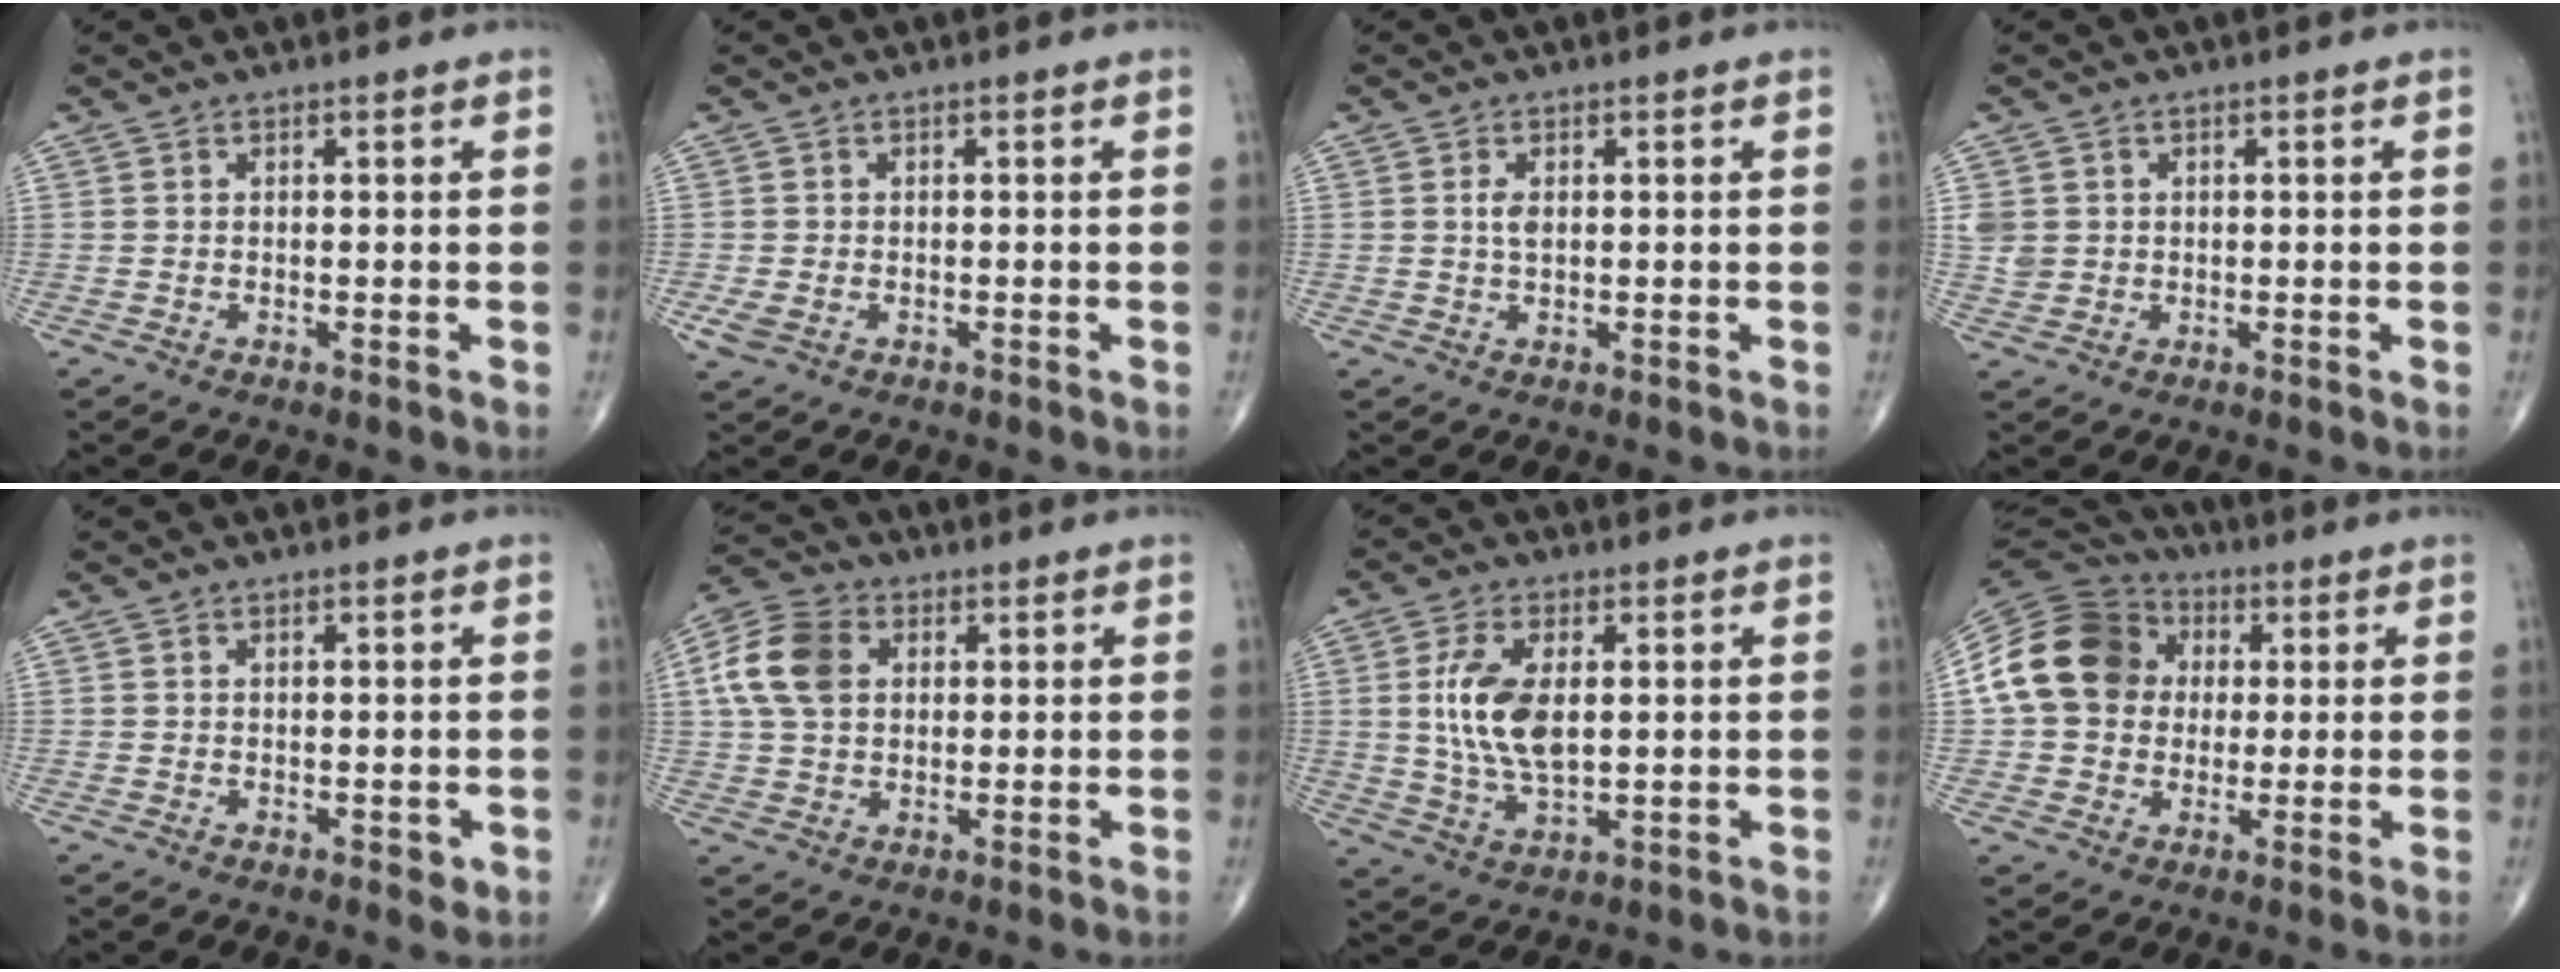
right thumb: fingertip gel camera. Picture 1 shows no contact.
{"total": 2.8, "force": [-0.7, 2.1, 1.7], "torque": [-0.043, -0.003, -0.006]}
{"total": 2.0, "force": [0.4, 1.1, 1.6], "torque": [-0.031, -0.002, 0.009]}
{"total": 3.4, "force": [0.5, 3.1, 1.3], "torque": [-0.017, 0.004, 0.017]}
{"total": 1.6, "force": [-0.1, 0.9, 1.2], "torque": [-0.011, -0.002, 0.000]}
{"total": 10.6, "force": [2.4, 7.6, 6.9], "torque": [-0.131, 0.011, 0.038]}
{"total": 10.8, "force": [1.5, 5.4, 9.2], "torque": [-0.185, -0.010, 0.035]}
{"total": 16.8, "force": [2.3, 13.8, 9.1], "torque": [-0.162, 0.029, 0.036]}